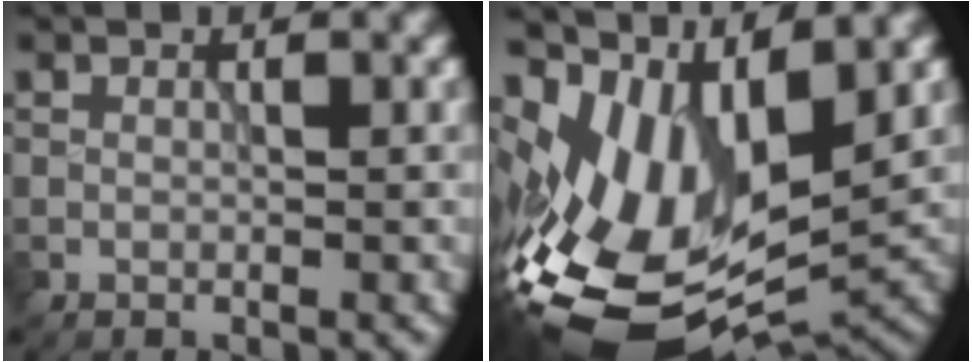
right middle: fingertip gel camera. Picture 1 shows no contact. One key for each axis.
{"total": 12.8, "fx": 1.1, "fy": 7.4, "fz": 10.4, "tx": -0.211, "ty": -0.010, "tz": 0.031}